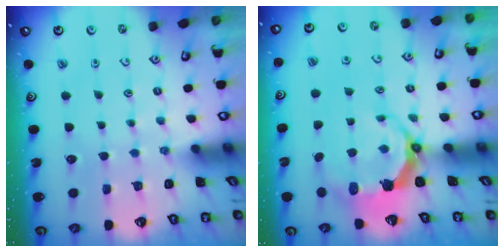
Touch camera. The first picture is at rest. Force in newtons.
{"total": 7.7, "press": 5.9, "slide": 5.0}